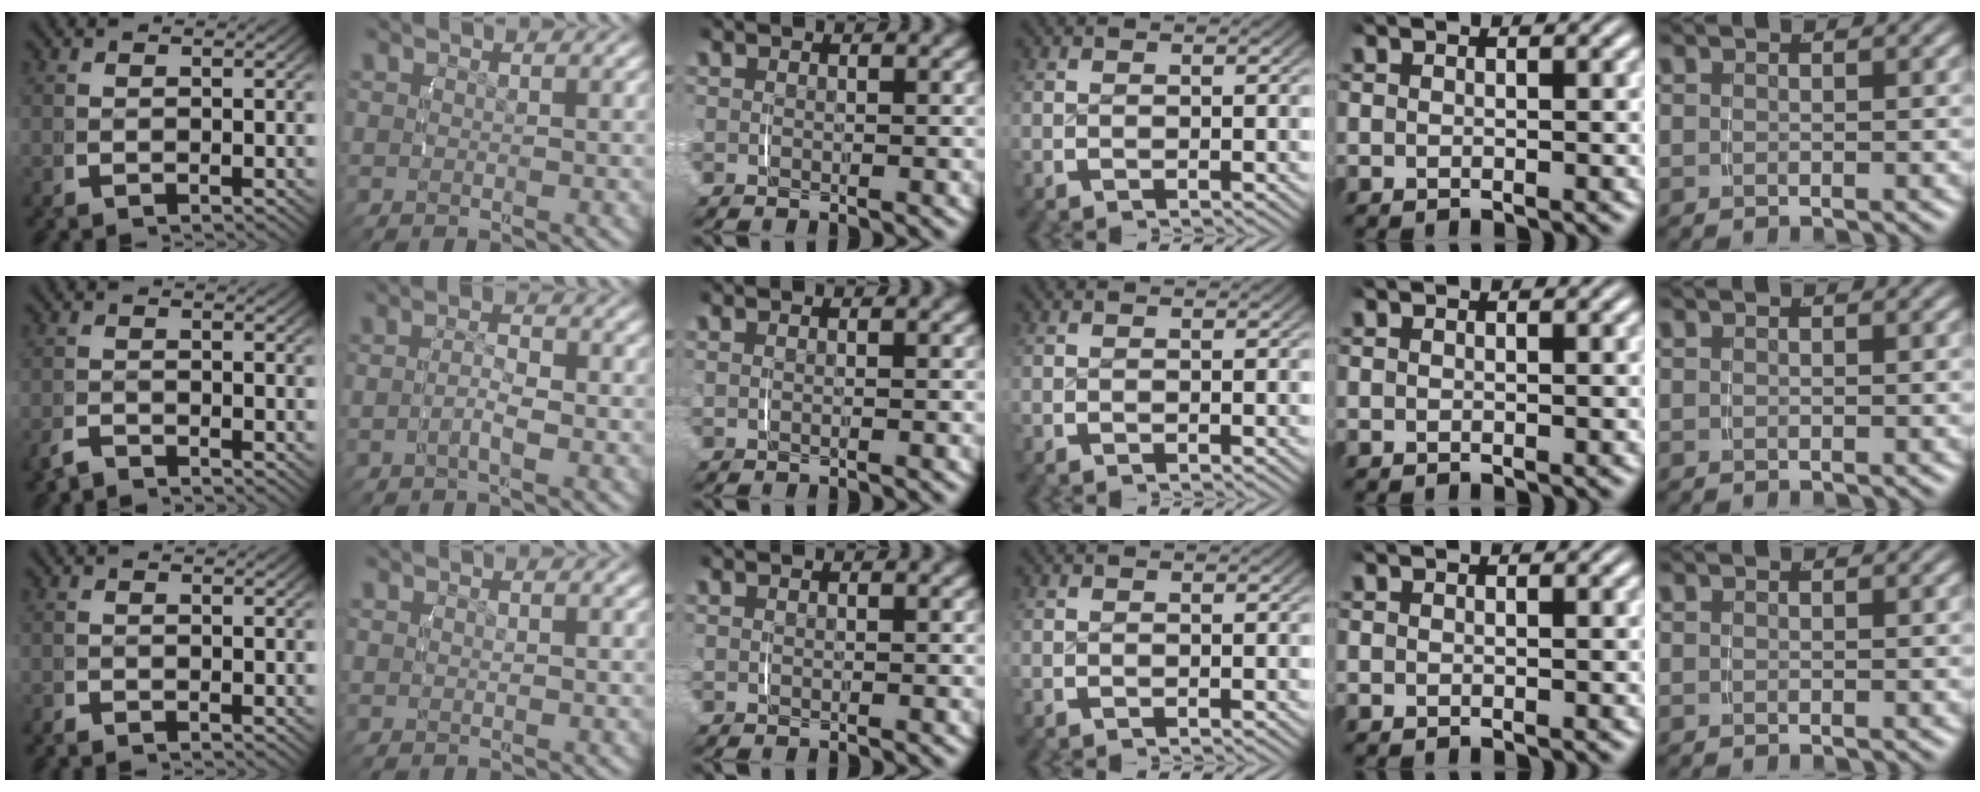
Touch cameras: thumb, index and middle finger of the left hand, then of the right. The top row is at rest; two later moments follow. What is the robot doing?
{"motion": "lift_and_place", "object": "toothpaste"}